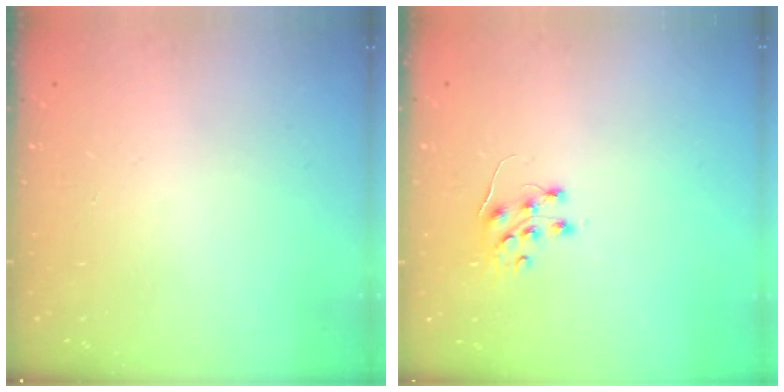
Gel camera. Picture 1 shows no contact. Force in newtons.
{"total": 7.1, "press": 7.1, "slide": 0.6}